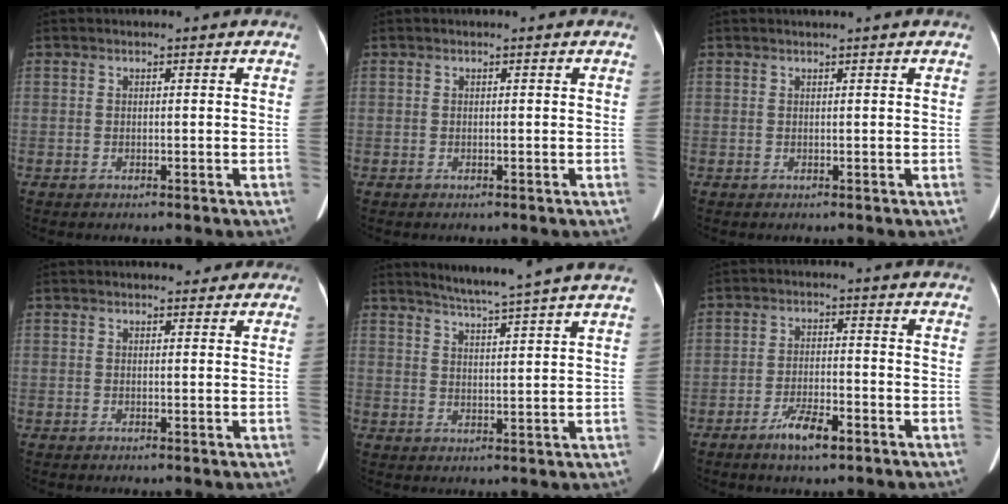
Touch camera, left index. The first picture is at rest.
{"total": 0.0}
{"total": 0.9, "force": [0.8, -0.2, 0.4], "torque": [-0.008, 0.009, 0.018]}
{"total": 3.6, "force": [3.0, 1.6, 1.3], "torque": [-0.004, 0.011, 0.030]}
{"total": 10.1, "force": [9.1, -1.7, 4.2], "torque": [-0.073, -0.001, 0.120]}
{"total": 5.2, "force": [-3.5, 1.1, 3.8], "torque": [-0.076, -0.006, -0.060]}